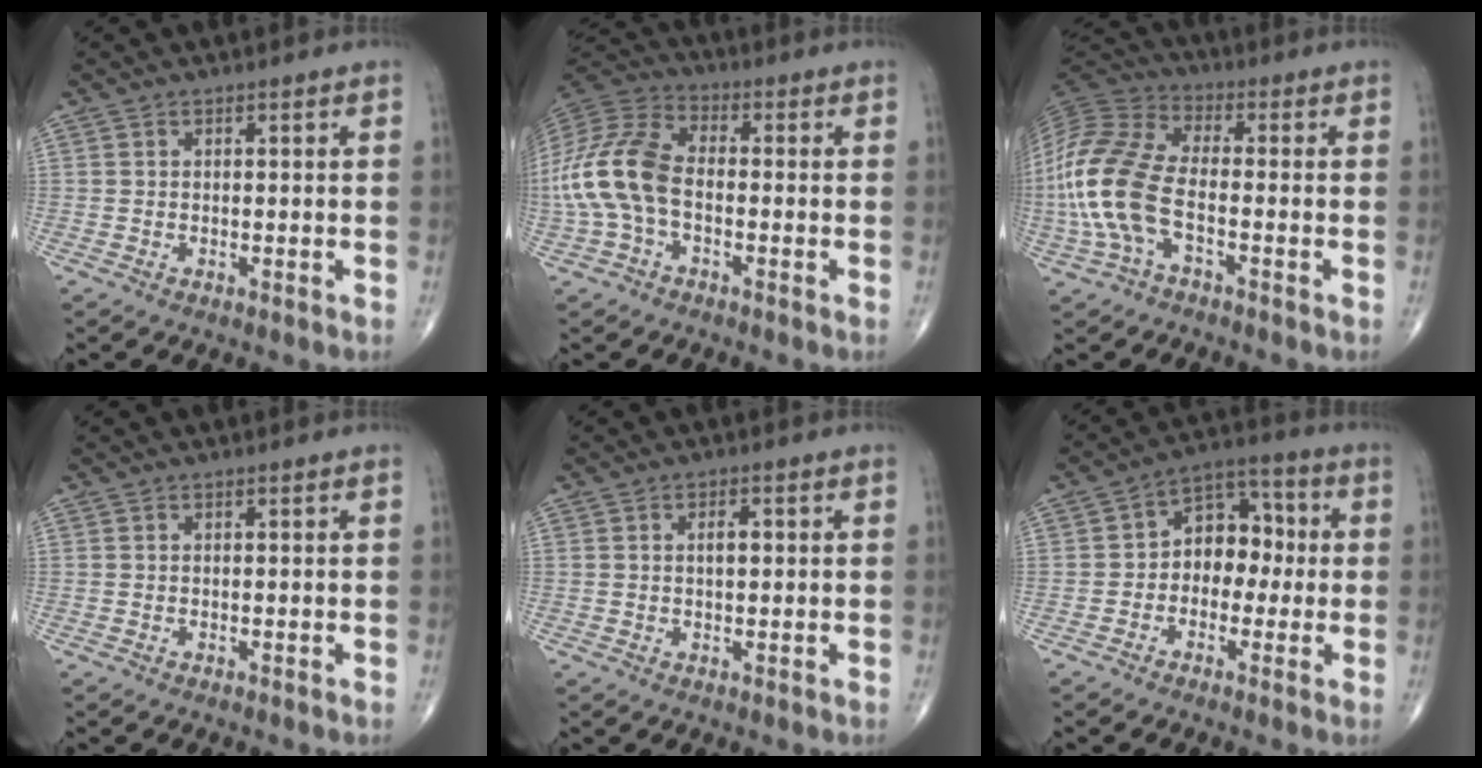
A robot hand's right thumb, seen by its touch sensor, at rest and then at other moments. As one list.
[{"total": 15.7, "force": [-2.2, 9.3, 12.4], "torque": [-0.278, 0.034, -0.047]}, {"total": 16.0, "force": [-3.6, 8.0, 13.4], "torque": [-0.304, 0.029, -0.074]}, {"total": 0.0}, {"total": 2.5, "force": [0.4, 1.2, 2.1], "torque": [-0.034, 0.002, 0.005]}, {"total": 9.7, "force": [-0.4, 7.0, 6.6], "torque": [-0.058, 0.040, -0.021]}]